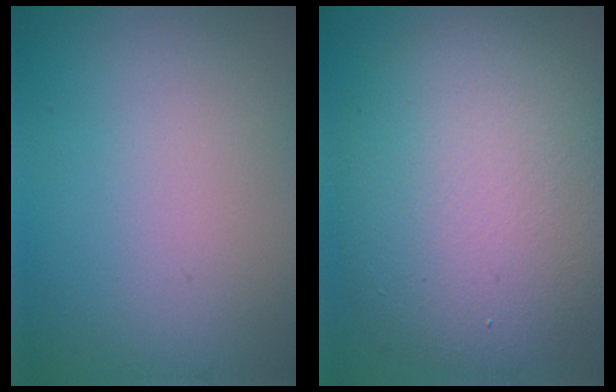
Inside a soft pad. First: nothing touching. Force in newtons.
{"total": 10.3, "press": 10.2, "slide": 0.7}